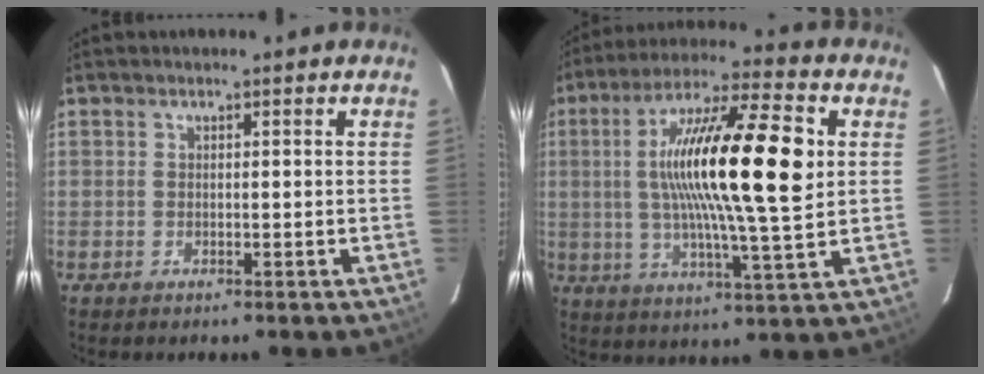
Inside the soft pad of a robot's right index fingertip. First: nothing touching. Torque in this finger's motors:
{"motor_torque": [1.98, 0.16, 1.06, 0.21]}